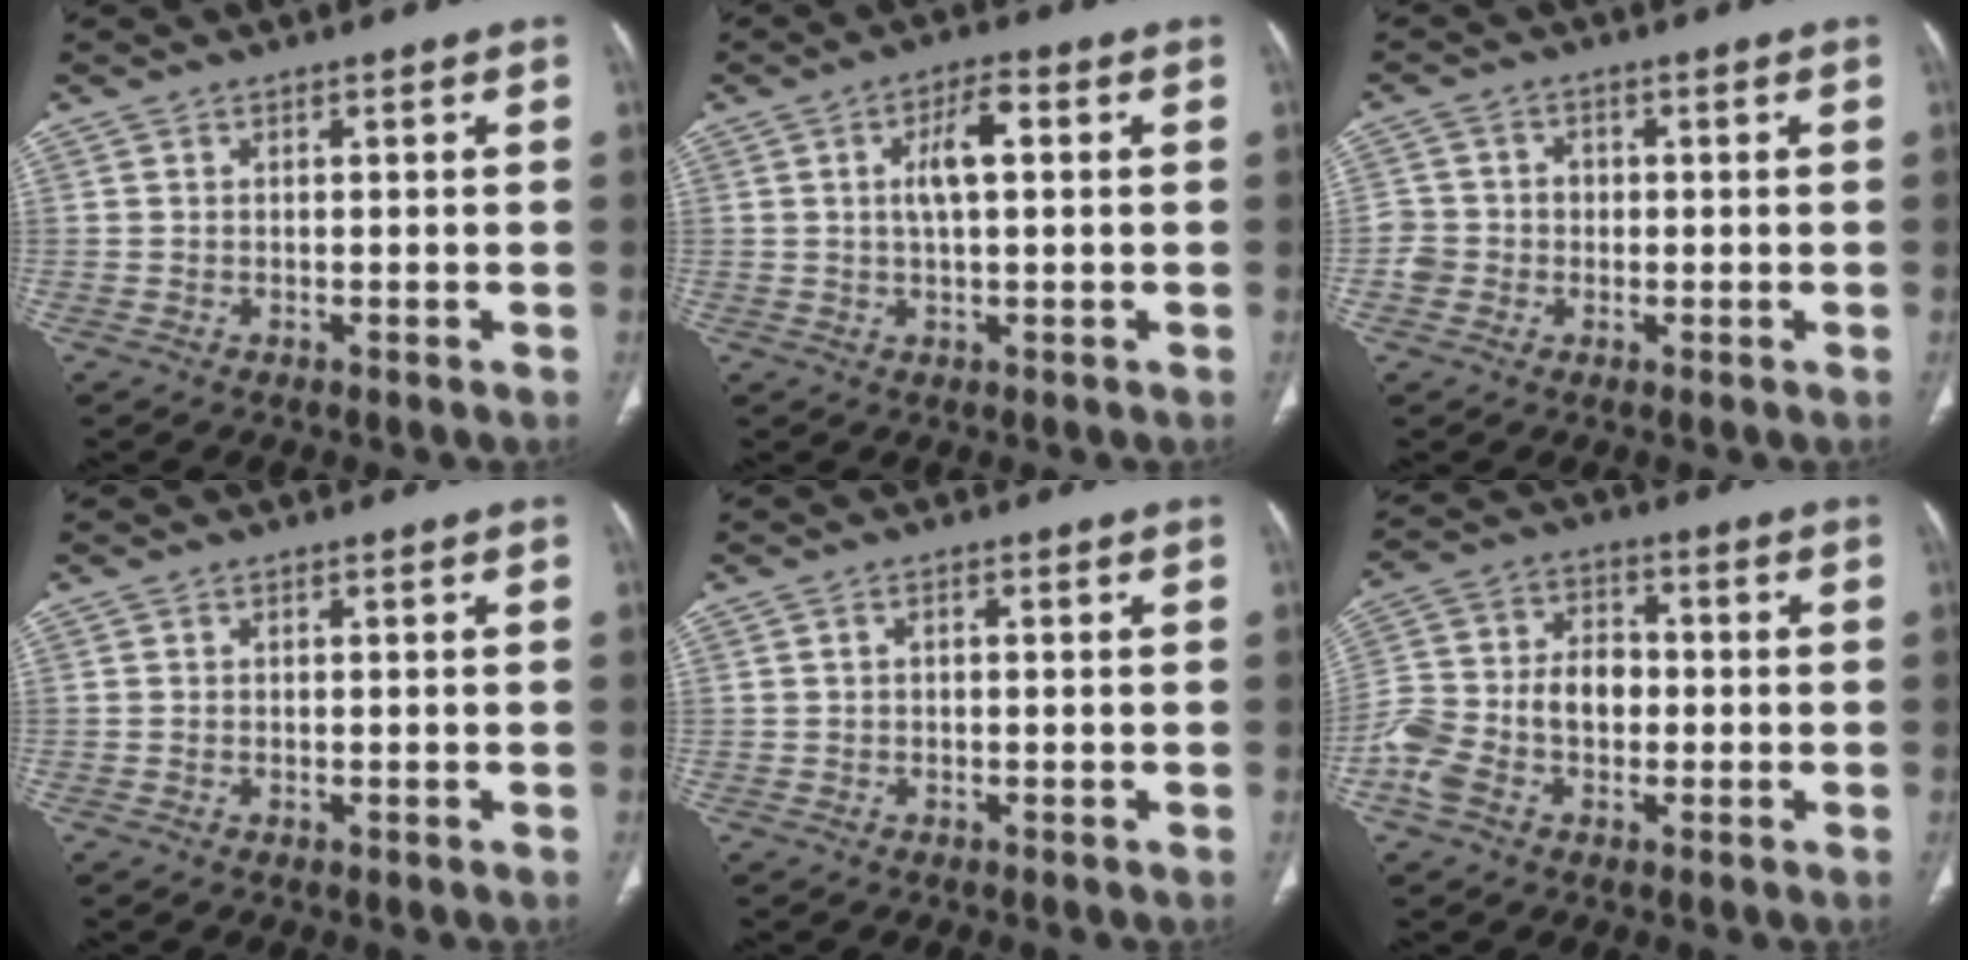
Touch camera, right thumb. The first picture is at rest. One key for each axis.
{"total": 6.2, "fx": 1.1, "fy": 2.2, "fz": 5.7, "tx": -0.108, "ty": 0.010, "tz": 0.016}
{"total": 4.3, "fx": -1.0, "fy": 4.1, "fz": 0.9, "tx": 0.002, "ty": 0.016, "tz": -0.023}
{"total": 0.0}
{"total": 0.7, "fx": 0.0, "fy": 0.4, "fz": 0.6, "tx": -0.011, "ty": 0.002, "tz": -0.002}
{"total": 13.2, "fx": -2.9, "fy": 8.9, "fz": 9.3, "tx": -0.186, "ty": 0.037, "tz": -0.059}